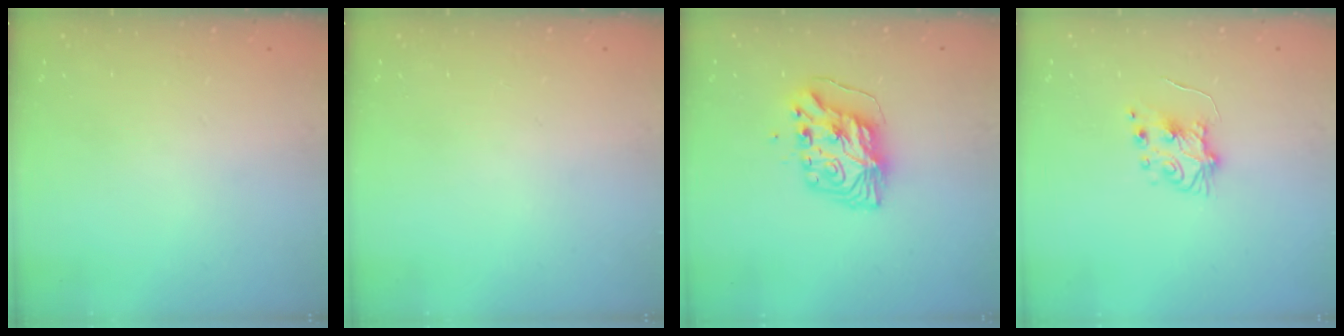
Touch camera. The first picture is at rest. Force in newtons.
{"total": 0.0}
{"total": 10.1, "press": 10.0, "slide": 1.0}
{"total": 6.4, "press": 6.4, "slide": 0.4}